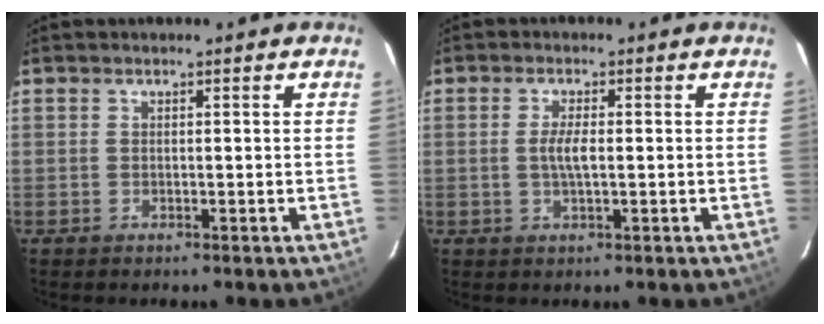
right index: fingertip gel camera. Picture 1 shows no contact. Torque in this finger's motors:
{"motor_torque": [0.80, -0.06, 0.42, 0.10]}